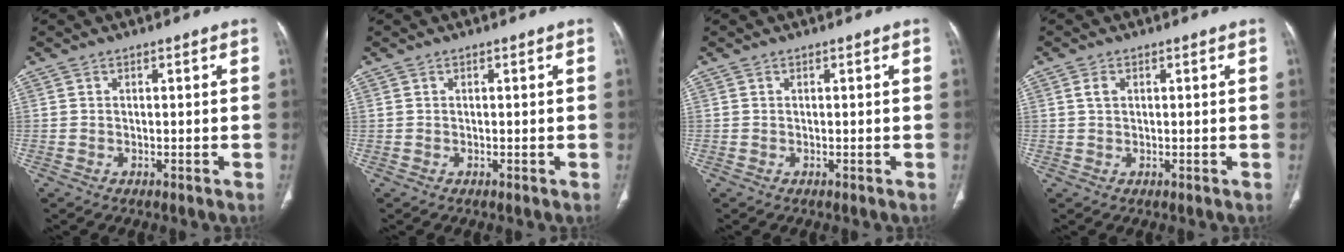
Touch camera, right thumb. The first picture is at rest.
{"total": 0.0}
{"total": 0.0}
{"total": 1.6, "force": [0.5, 1.0, 1.1], "torque": [-0.019, 0.002, 0.011]}